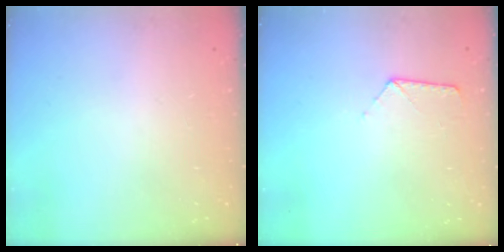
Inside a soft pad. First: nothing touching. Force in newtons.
{"total": 7.7, "press": 7.6, "slide": 0.7}